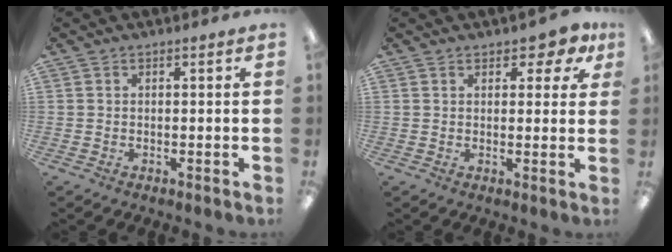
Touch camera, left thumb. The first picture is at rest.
{"total": 4.1, "force": [2.3, 2.2, 2.6], "torque": [-0.029, -0.002, 0.039]}